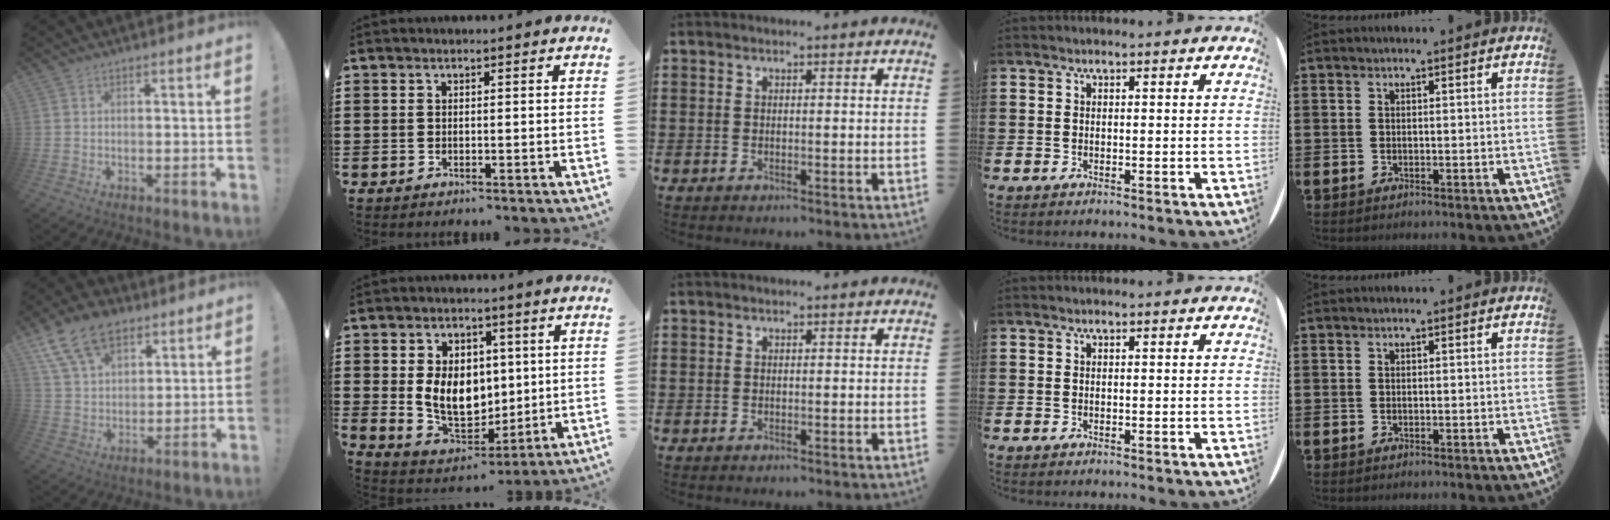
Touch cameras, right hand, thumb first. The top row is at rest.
{"thumb": {"total": 14.9, "force": [8.5, 9.4, 7.7], "torque": [-0.140, -0.037, 0.163]}, "index": {"total": 9.3, "force": [1.0, 7.0, 6.1], "torque": [-0.119, 0.008, 0.018]}}